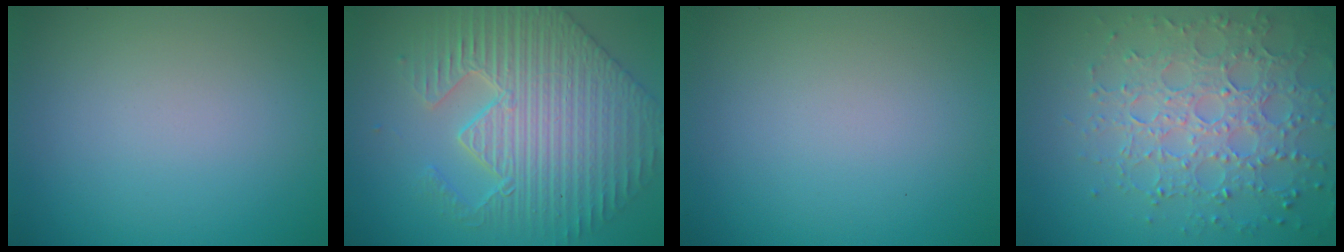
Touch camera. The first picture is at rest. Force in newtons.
{"total": 6.7, "press": 5.7, "slide": 3.6}
{"total": 0.0}
{"total": 6.1, "press": 5.0, "slide": 3.6}